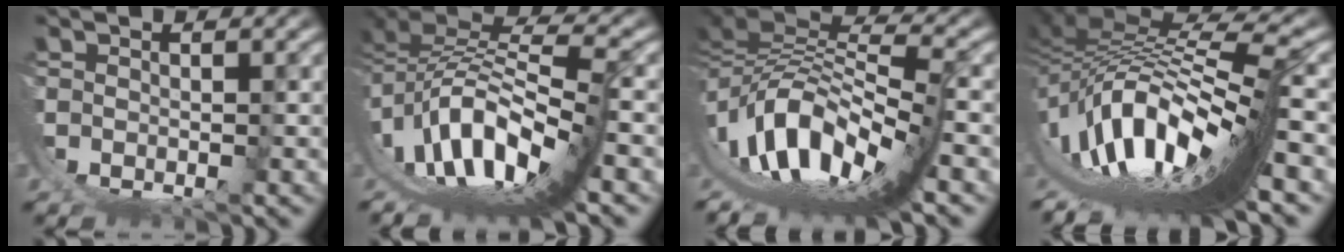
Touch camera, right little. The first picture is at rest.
{"total": 13.5, "force": [-1.4, 7.8, 10.9], "torque": [-0.198, -0.011, -0.011]}
{"total": 14.8, "force": [0.1, 8.4, 12.2], "torque": [-0.227, -0.022, 0.018]}
{"total": 16.6, "force": [-1.3, 7.6, 14.7], "torque": [-0.263, -0.006, -0.001]}